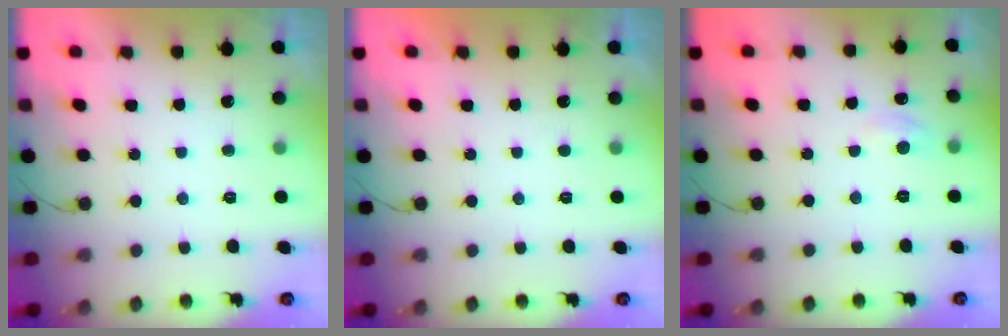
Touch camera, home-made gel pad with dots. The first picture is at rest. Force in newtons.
{"total": 0.0}
{"total": 5.5, "press": 5.5, "slide": 0.7}